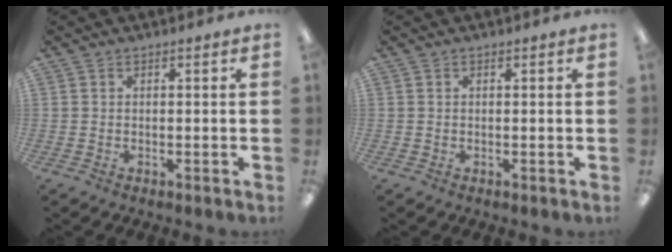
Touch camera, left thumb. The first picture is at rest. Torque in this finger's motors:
{"motor_torque": [0.01, 0.02, 0.02, -0.07, 0.00]}